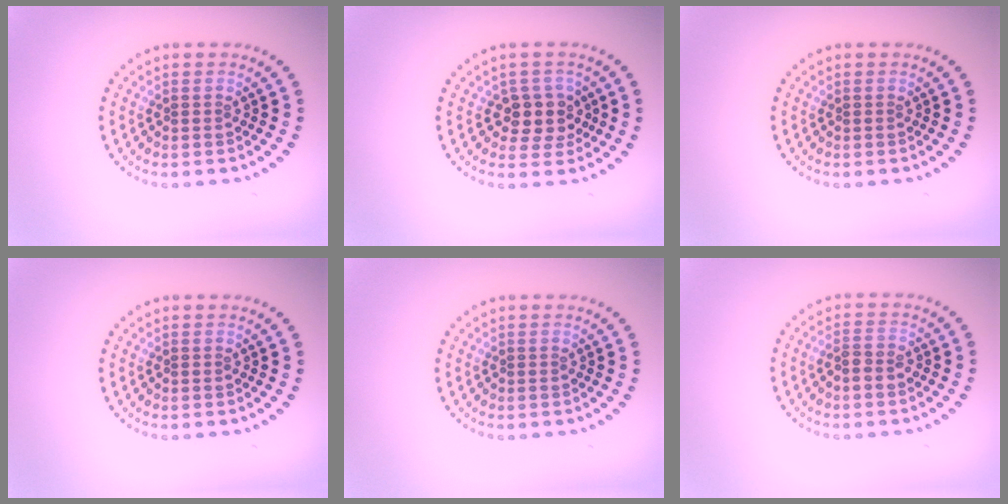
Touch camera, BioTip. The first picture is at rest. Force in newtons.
{"total": 2.9, "press": 2.5, "slide": 1.4}
{"total": 0.0}
{"total": 0.0}
{"total": 0.0}
{"total": 1.7, "press": 1.5, "slide": 0.7}